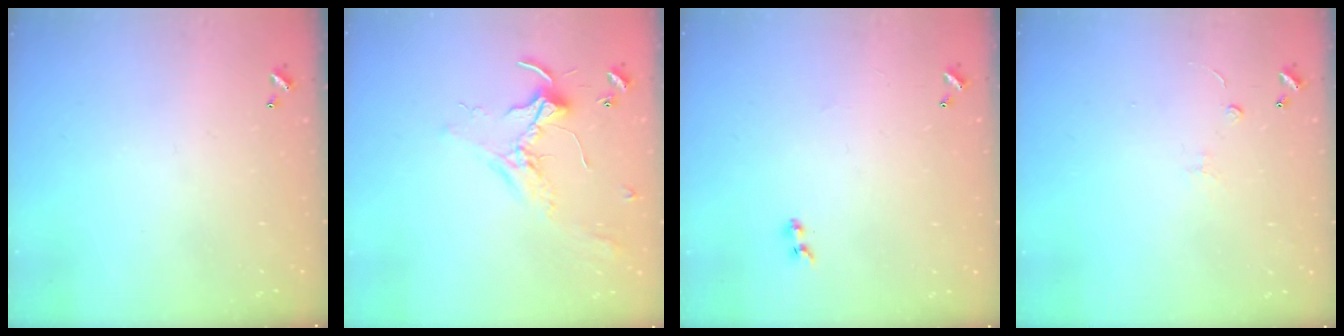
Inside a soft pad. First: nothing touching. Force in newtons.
{"total": 2.3, "press": 2.3, "slide": 0.5}
{"total": 1.3, "press": 1.1, "slide": 0.7}
{"total": 1.6, "press": 1.5, "slide": 0.4}